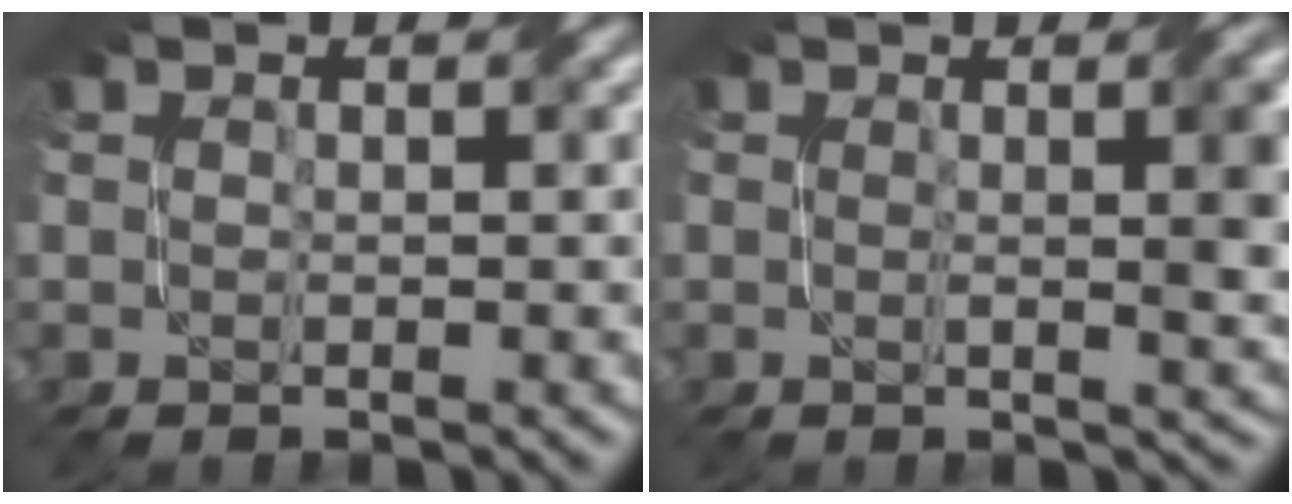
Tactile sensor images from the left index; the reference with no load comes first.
{"total": 4.6, "force": [0.8, 1.2, 4.3], "torque": [-0.045, 0.007, 0.011]}